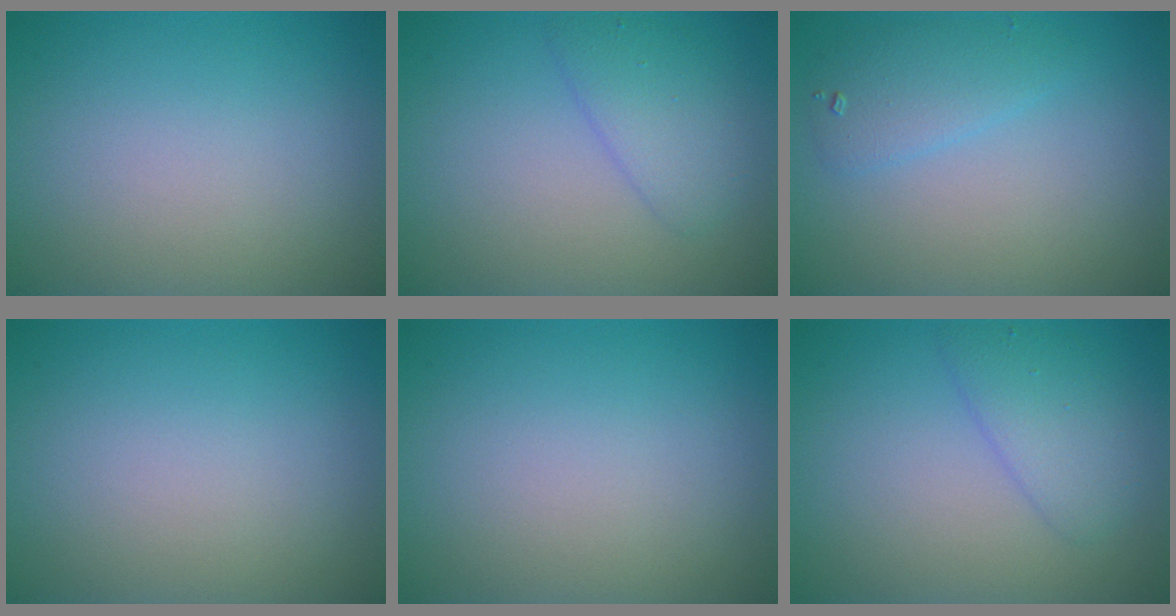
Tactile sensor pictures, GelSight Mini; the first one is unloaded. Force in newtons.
{"total": 2.7, "press": 2.7, "slide": 0.1}
{"total": 2.4, "press": 2.4, "slide": 0.1}
{"total": 0.0}
{"total": 0.0}
{"total": 2.7, "press": 2.7, "slide": 0.1}